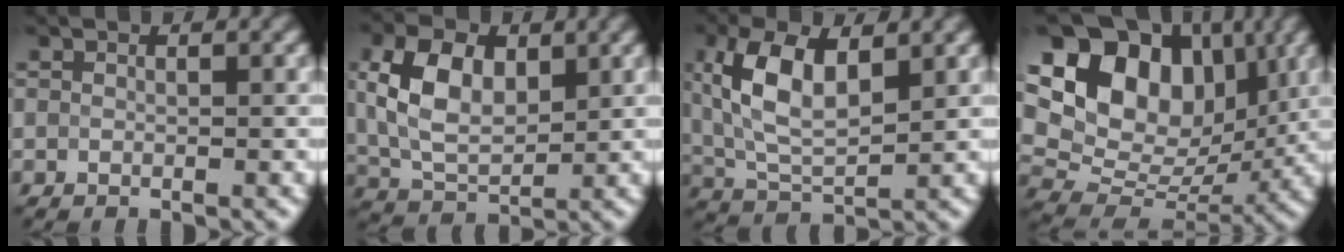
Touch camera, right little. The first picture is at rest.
{"total": 6.7, "force": [2.0, 4.1, 4.9], "torque": [-0.109, 0.014, 0.040]}
{"total": 7.2, "force": [2.5, 3.3, 5.9], "torque": [-0.128, 0.015, 0.051]}
{"total": 15.5, "force": [5.9, 10.8, 9.3], "torque": [-0.167, 0.052, 0.106]}